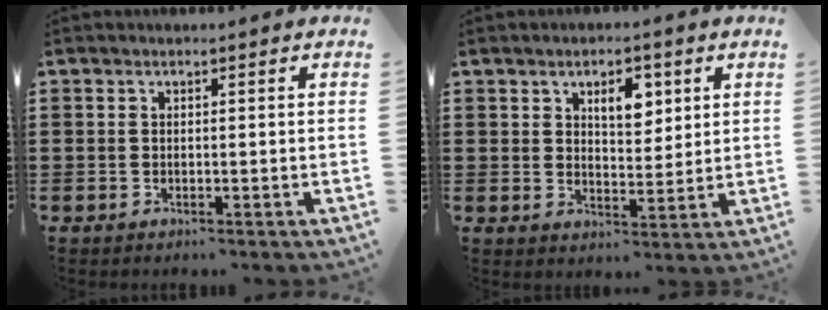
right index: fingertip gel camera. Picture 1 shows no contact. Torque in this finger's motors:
{"motor_torque": [0.16, -0.05, 0.12, 0.08]}